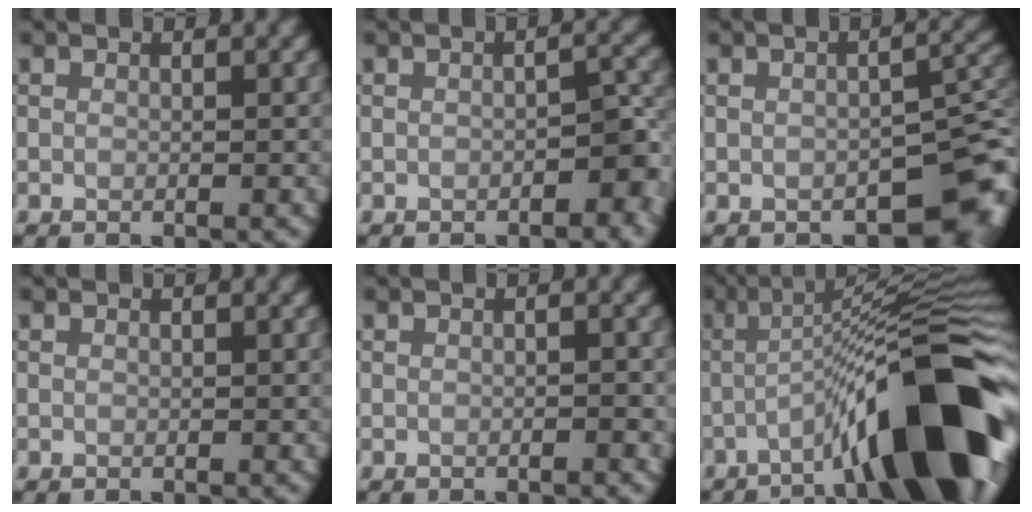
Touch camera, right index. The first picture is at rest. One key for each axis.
{"total": 2.8, "fx": -1.2, "fy": 1.3, "fz": 2.3, "tx": -0.025, "ty": 0.007, "tz": -0.016}
{"total": 6.3, "fx": -3.0, "fy": 3.4, "fz": 4.4, "tx": -0.036, "ty": -0.011, "tz": -0.035}
{"total": 0.0}
{"total": 0.7, "fx": -0.3, "fy": 0.1, "fz": 0.6, "tx": -0.008, "ty": 0.004, "tz": -0.005}
{"total": 14.4, "fx": -5.8, "fy": 2.8, "fz": 12.8, "tx": -0.183, "ty": 0.017, "tz": -0.092}